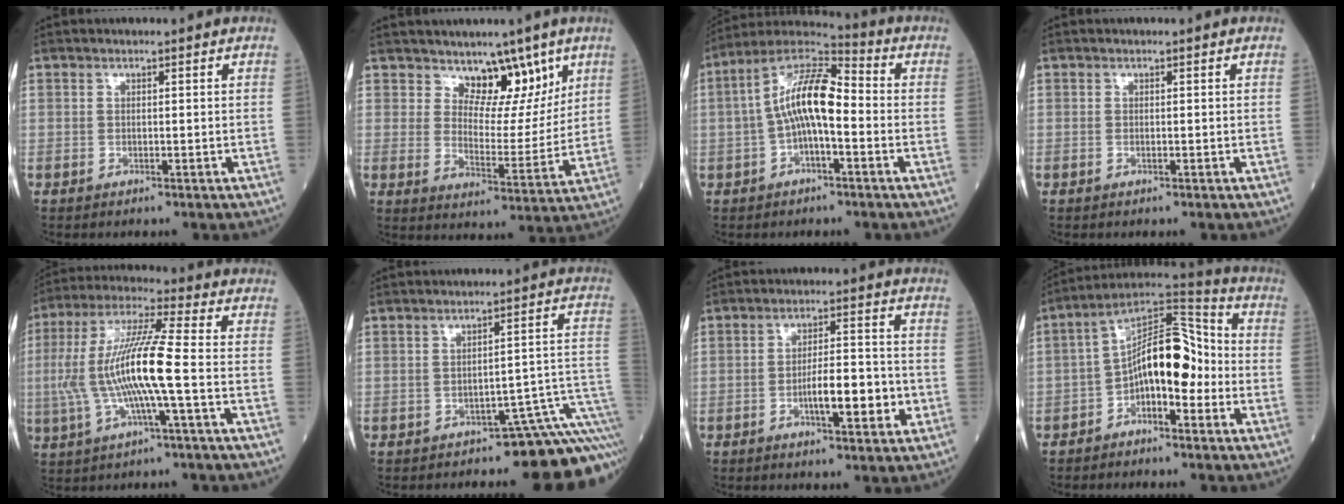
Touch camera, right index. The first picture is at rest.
{"total": 9.1, "force": [6.2, 4.9, 4.4], "torque": [-0.056, -0.005, 0.107]}
{"total": 12.4, "force": [-0.5, 4.5, 11.5], "torque": [-0.235, 0.038, -0.013]}
{"total": 0.6, "force": [-0.1, 0.4, 0.4], "torque": [-0.017, 0.001, 0.000]}
{"total": 15.0, "force": [-1.7, 1.7, 14.8], "torque": [-0.307, 0.008, -0.034]}
{"total": 11.1, "force": [-8.1, 3.1, 7.0], "torque": [-0.056, 0.068, -0.094]}
{"total": 8.4, "force": [-2.6, 2.3, 7.7], "torque": [-0.132, 0.014, -0.038]}
{"total": 13.2, "force": [-2.6, 5.9, 11.5], "torque": [-0.213, 0.046, -0.044]}